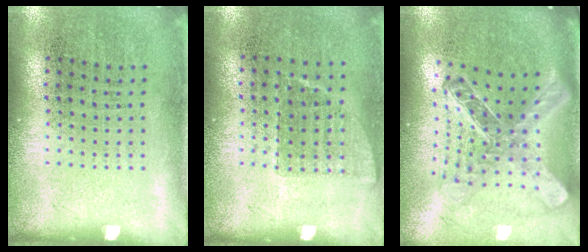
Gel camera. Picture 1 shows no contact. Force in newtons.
{"total": 0.8, "press": 0.7, "slide": 0.4}
{"total": 2.6, "press": 1.9, "slide": 1.7}